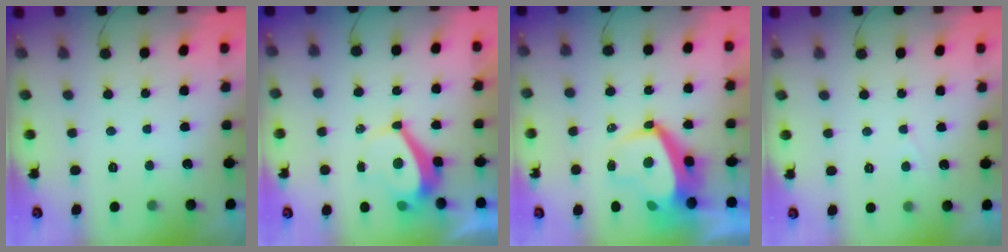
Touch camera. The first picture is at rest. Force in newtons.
{"total": 4.0, "press": 3.9, "slide": 0.3}
{"total": 8.8, "press": 8.8, "slide": 0.7}
{"total": 2.1, "press": 2.1, "slide": 0.4}